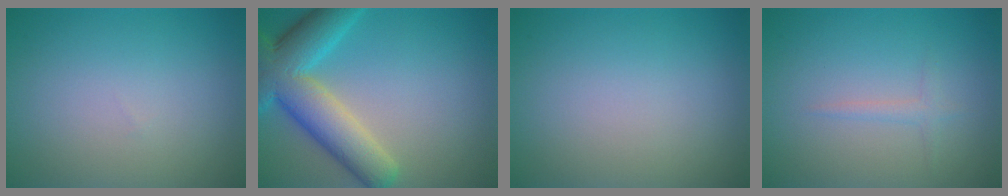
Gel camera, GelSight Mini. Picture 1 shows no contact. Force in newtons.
{"total": 8.8, "press": 8.8, "slide": 0.5}
{"total": 0.0}
{"total": 1.3, "press": 1.3, "slide": 0.0}